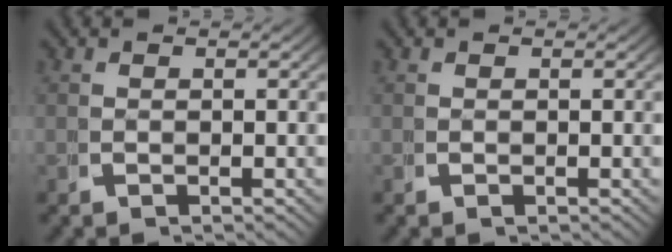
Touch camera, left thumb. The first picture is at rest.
{"total": 0.0}